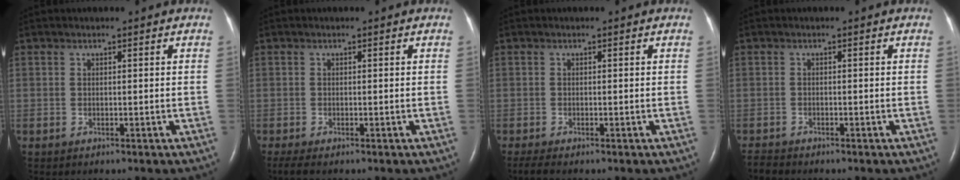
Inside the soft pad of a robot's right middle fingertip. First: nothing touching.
{"total": 1.7, "force": [-1.3, 0.2, 1.1], "torque": [-0.022, -0.009, -0.024]}
{"total": 1.5, "force": [-1.3, 0.0, 0.9], "torque": [-0.021, -0.007, -0.023]}
{"total": 1.4, "force": [-1.4, 0.1, 0.0], "torque": [-0.001, -0.006, -0.026]}